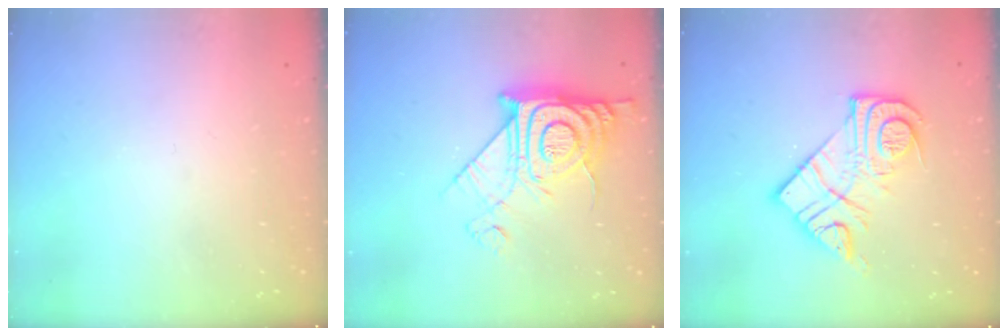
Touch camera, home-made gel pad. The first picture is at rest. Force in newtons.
{"total": 14.9, "press": 14.8, "slide": 1.3}
{"total": 14.9, "press": 14.8, "slide": 1.1}